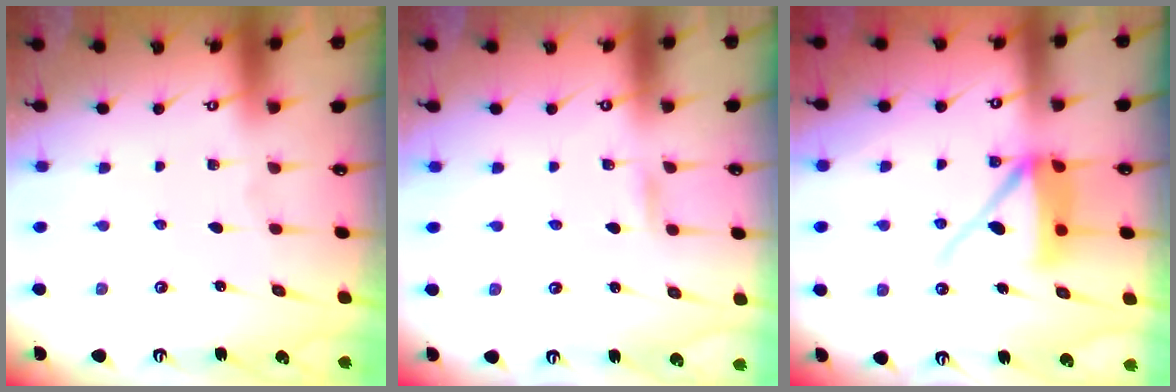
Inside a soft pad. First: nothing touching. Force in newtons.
{"total": 2.8, "press": 2.8, "slide": 0.2}
{"total": 10.7, "press": 10.6, "slide": 1.7}